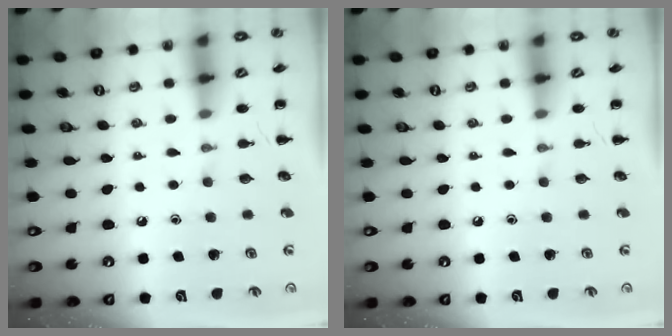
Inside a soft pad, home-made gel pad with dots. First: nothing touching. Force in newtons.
{"total": 0.0}